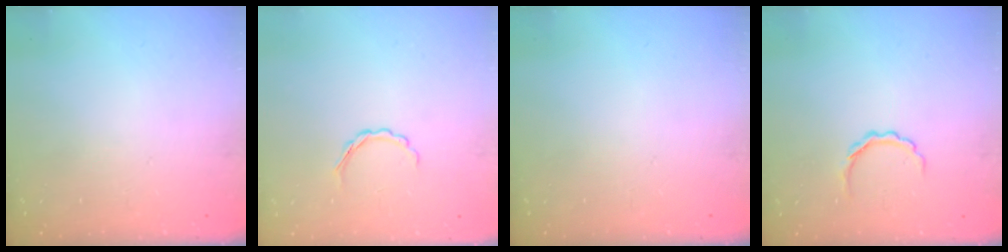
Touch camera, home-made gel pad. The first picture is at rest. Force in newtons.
{"total": 3.2, "press": 3.1, "slide": 0.8}
{"total": 0.0}
{"total": 3.9, "press": 3.9, "slide": 0.5}